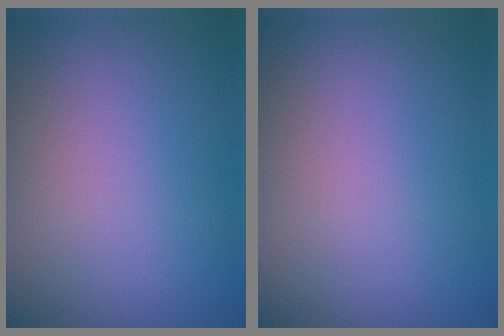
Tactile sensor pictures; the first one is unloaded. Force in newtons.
{"total": 0.0}